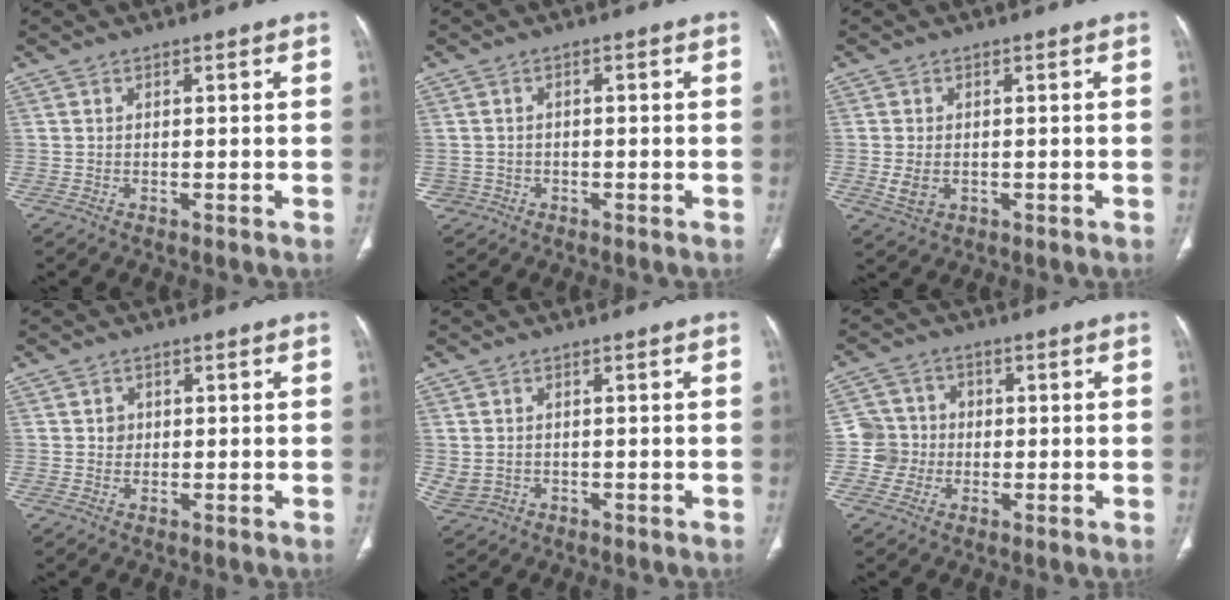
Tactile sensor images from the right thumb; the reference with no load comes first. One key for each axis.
{"total": 2.3, "fx": -0.9, "fy": 2.1, "fz": -0.1, "tx": 0.013, "ty": 0.014, "tz": -0.018}
{"total": 3.7, "fx": -0.5, "fy": 2.7, "fz": 2.4, "tx": -0.048, "ty": -0.002, "tz": -0.002}
{"total": 1.7, "fx": 0.3, "fy": 1.6, "fz": 0.5, "tx": 0.000, "ty": 0.002, "tz": 0.005}
{"total": 3.0, "fx": -0.1, "fy": 2.6, "fz": 1.4, "tx": -0.037, "ty": 0.003, "tz": 0.012}
{"total": 6.1, "fx": -0.7, "fy": 6.1, "fz": 0.4, "tx": 0.029, "ty": 0.015, "tz": -0.020}